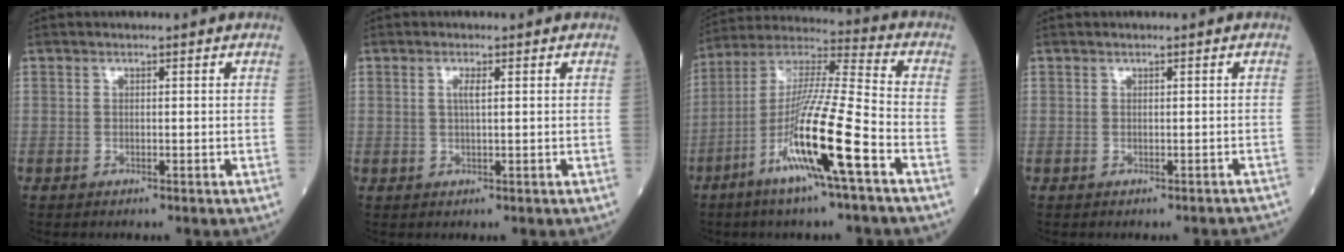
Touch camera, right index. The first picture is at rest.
{"total": 1.5, "force": [0.6, 0.1, 1.4], "torque": [-0.033, 0.001, 0.010]}
{"total": 16.2, "force": [-6.7, -0.4, 14.7], "torque": [-0.293, -0.013, -0.127]}
{"total": 1.8, "force": [-1.7, 0.5, 0.3], "torque": [0.007, 0.000, -0.011]}